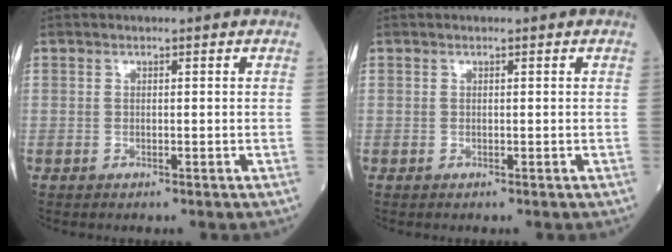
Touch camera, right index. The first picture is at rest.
{"total": 0.0}